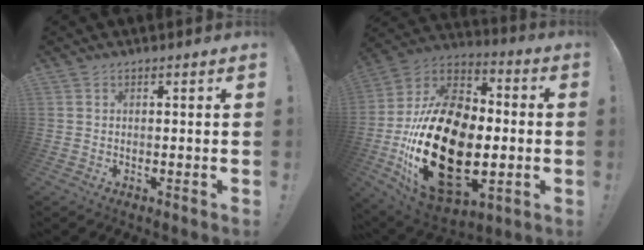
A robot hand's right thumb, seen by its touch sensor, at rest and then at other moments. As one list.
[{"total": 32.9, "force": [-5.9, 20.6, 25.0], "torque": [-0.496, 0.025, -0.080]}]